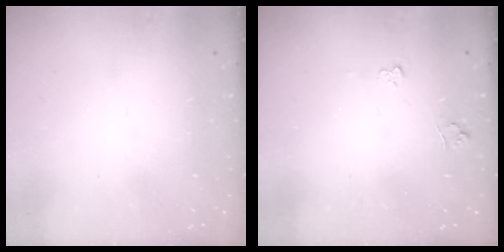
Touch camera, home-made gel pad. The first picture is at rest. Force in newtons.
{"total": 3.6, "press": 3.6, "slide": 0.4}